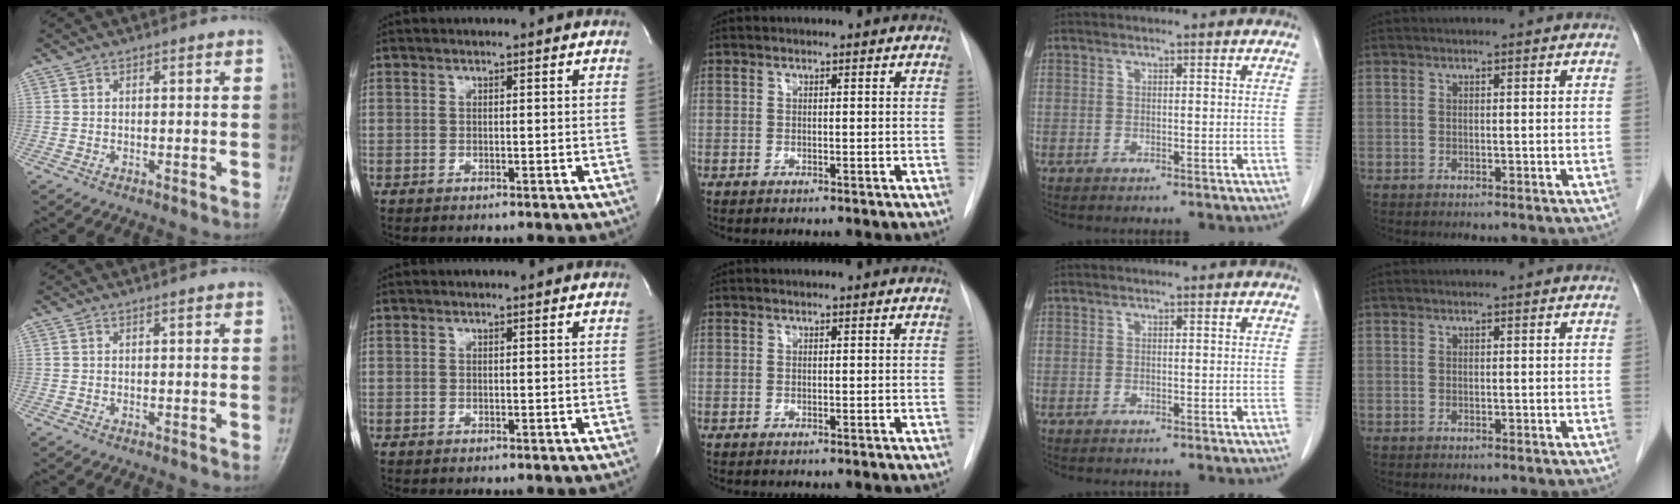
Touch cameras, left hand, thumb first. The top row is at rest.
{}